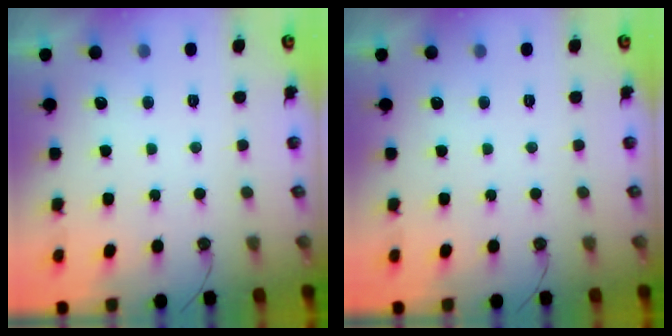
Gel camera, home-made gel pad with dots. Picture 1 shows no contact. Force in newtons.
{"total": 0.0}